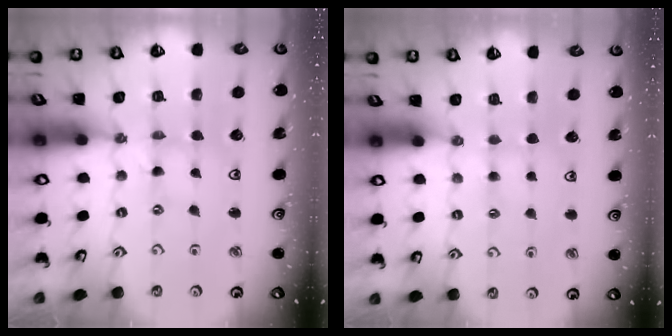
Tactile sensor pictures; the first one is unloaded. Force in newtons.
{"total": 2.3, "press": 2.2, "slide": 0.5}